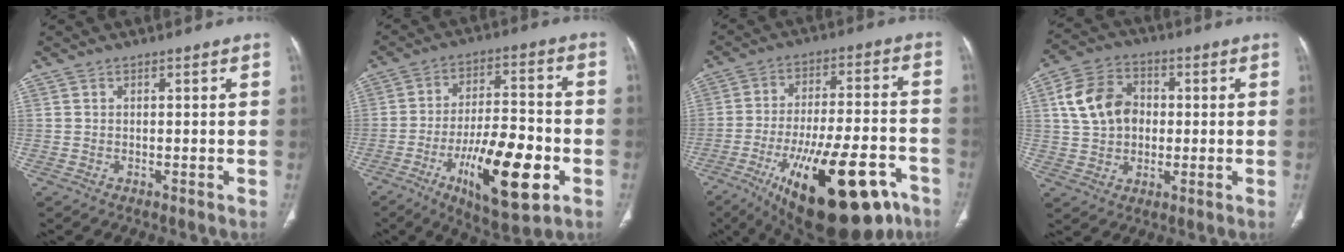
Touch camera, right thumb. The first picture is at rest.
{"total": 19.2, "force": [-7.2, 6.6, 16.5], "torque": [-0.258, 0.021, -0.107]}
{"total": 27.3, "force": [-13.8, 10.2, 21.2], "torque": [-0.299, 0.048, -0.203]}
{"total": 11.7, "force": [1.6, 9.0, 7.3], "torque": [-0.116, 0.016, 0.023]}